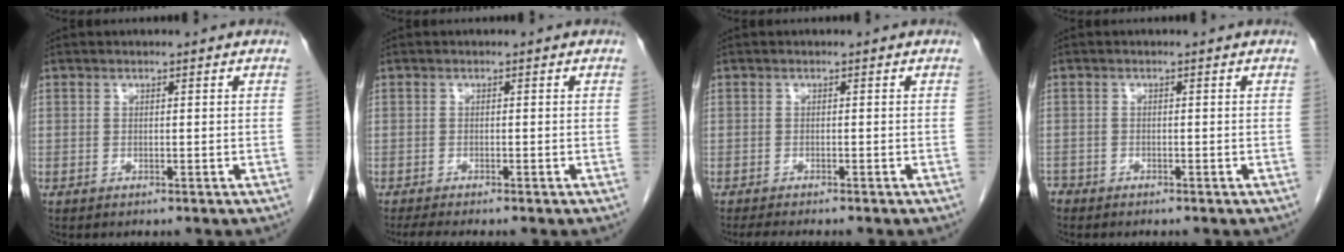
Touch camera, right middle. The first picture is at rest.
{"total": 2.9, "force": [-2.4, 0.1, 1.7], "torque": [-0.030, -0.007, -0.039]}
{"total": 4.1, "force": [-3.5, 0.3, 2.1], "torque": [-0.028, -0.008, -0.049]}
{"total": 1.5, "force": [-1.4, 0.6, 0.1], "torque": [0.004, 0.001, -0.027]}